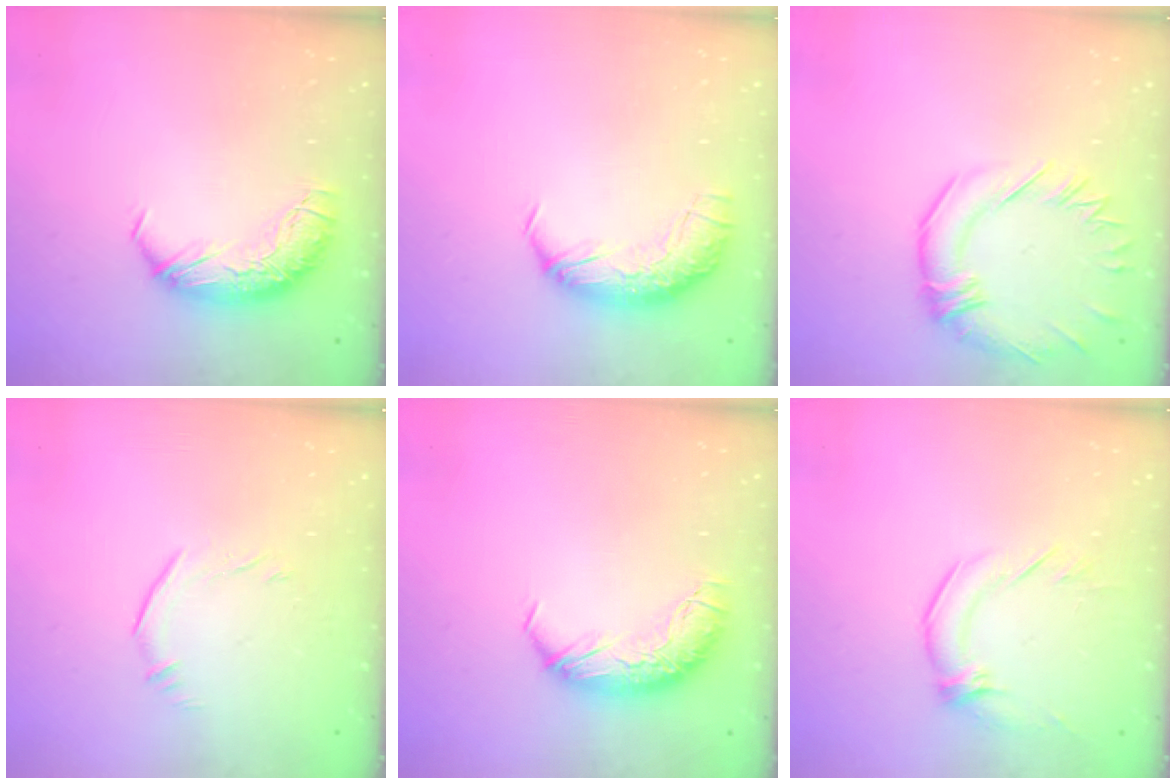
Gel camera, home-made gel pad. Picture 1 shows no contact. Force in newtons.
{"total": 2.5, "press": 1.2, "slide": 2.2}
{"total": 2.6, "press": 2.2, "slide": 1.3}
{"total": 5.7, "press": 5.6, "slide": 1.2}
{"total": 0.0}
{"total": 2.3, "press": 0.8, "slide": 2.1}